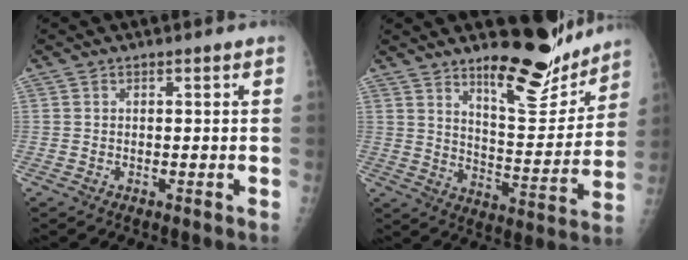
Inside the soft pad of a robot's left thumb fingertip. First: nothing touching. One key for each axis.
{"total": 15.1, "fx": 12.1, "fy": 4.6, "fz": 7.9, "tx": -0.070, "ty": -0.102, "tz": 0.190}